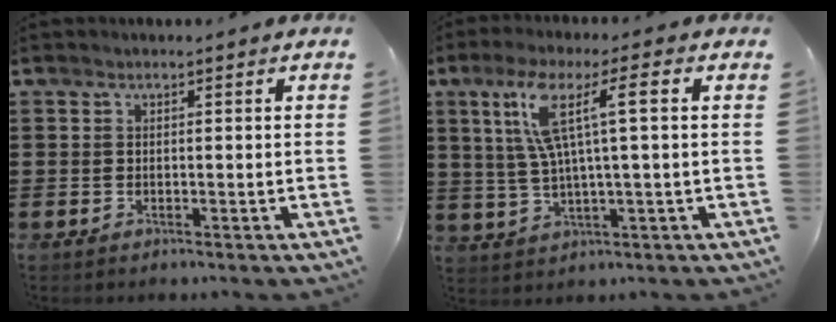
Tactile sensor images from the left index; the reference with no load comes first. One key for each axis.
{"total": 9.0, "fx": 2.4, "fy": 0.7, "fz": 8.6, "tx": -0.185, "ty": -0.001, "tz": 0.031}